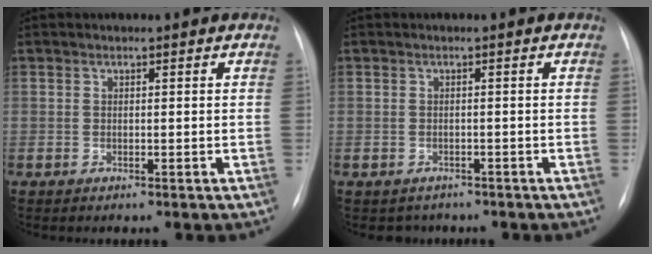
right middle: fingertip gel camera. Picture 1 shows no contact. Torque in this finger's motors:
{"motor_torque": [0.23, -0.31, -0.02, -0.01]}